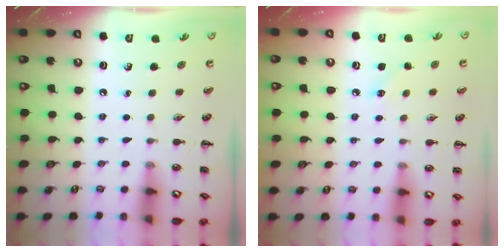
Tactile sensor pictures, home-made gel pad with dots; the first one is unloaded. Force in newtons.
{"total": 3.9, "press": 3.7, "slide": 0.9}